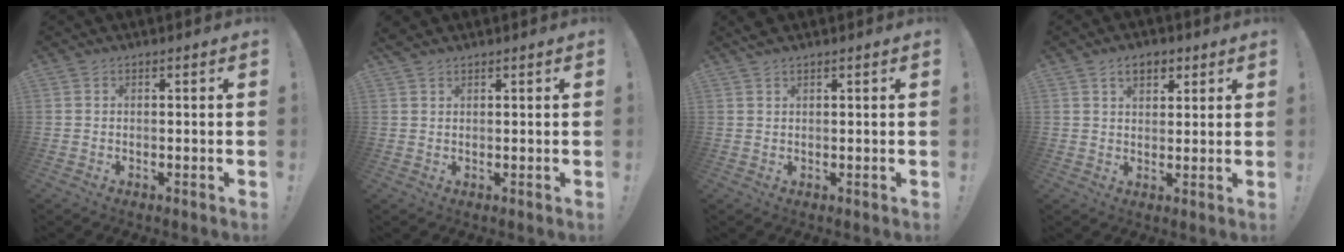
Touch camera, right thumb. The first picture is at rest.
{"total": 1.2, "force": [1.2, 0.3, 0.3], "torque": [-0.001, -0.007, 0.021]}
{"total": 1.3, "force": [1.2, 0.0, 0.6], "torque": [-0.014, -0.002, 0.022]}
{"total": 5.7, "force": [2.9, 3.7, 3.3], "torque": [-0.047, -0.002, 0.052]}